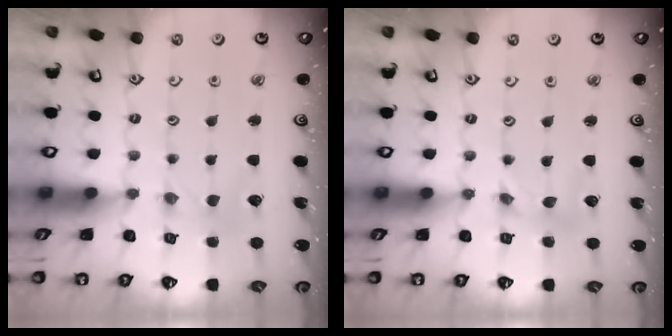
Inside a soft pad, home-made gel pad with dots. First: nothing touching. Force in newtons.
{"total": 0.0}